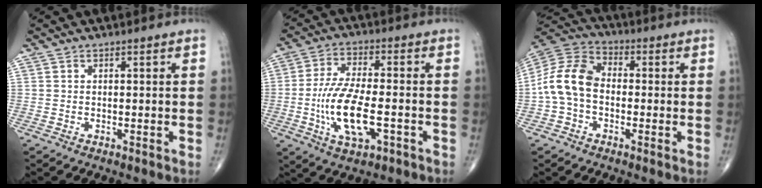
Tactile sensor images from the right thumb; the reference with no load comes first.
{"total": 12.8, "force": [-3.3, 5.2, 11.2], "torque": [-0.221, 0.010, -0.058]}
{"total": 11.5, "force": [-1.6, 8.0, 8.1], "torque": [-0.155, 0.034, -0.044]}